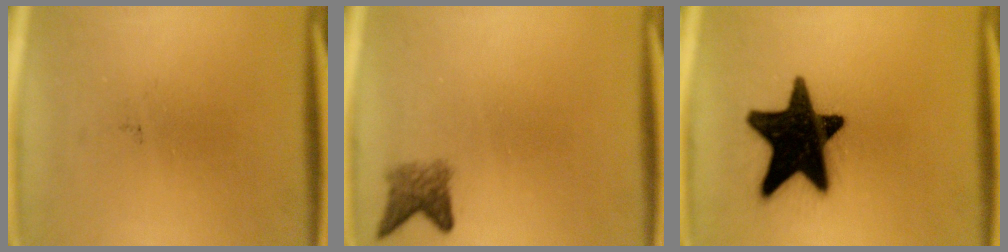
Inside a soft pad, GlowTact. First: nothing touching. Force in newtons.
{"total": 2.8}
{"total": 19.7}